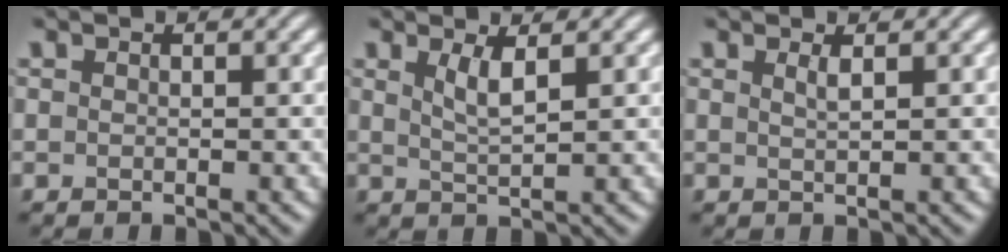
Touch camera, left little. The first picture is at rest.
{"total": 2.2, "force": [1.0, 0.5, 1.9], "torque": [-0.035, -0.004, 0.020]}
{"total": 1.1, "force": [0.6, 0.3, 0.9], "torque": [-0.011, 0.001, 0.008]}